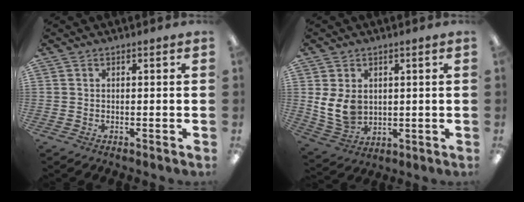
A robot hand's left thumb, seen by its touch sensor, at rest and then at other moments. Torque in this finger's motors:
{"motor_torque": [0.69, 1.90, 0.65, -0.66, 0.07]}